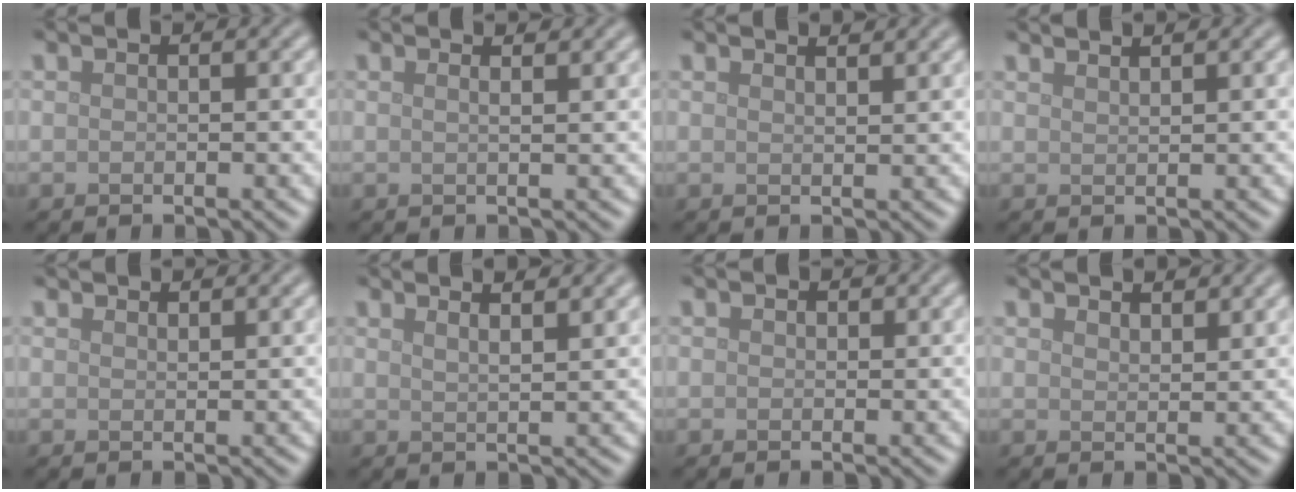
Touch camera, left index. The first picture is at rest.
{"total": 2.8, "force": [1.7, 1.3, 1.9], "torque": [-0.005, 0.011, -0.011]}
{"total": 1.9, "force": [1.7, 0.4, 0.7], "torque": [-0.001, 0.007, 0.013]}
{"total": 2.2, "force": [1.9, 0.5, 0.9], "torque": [0.004, 0.002, 0.013]}
{"total": 1.8, "force": [1.7, 0.2, 0.4], "torque": [-0.006, 0.001, 0.022]}
{"total": 5.0, "force": [3.6, 1.7, 3.0], "torque": [-0.011, 0.031, 0.015]}
{"total": 0.5, "force": [0.4, 0.4, 0.1], "torque": [0.000, -0.001, 0.005]}
{"total": 2.3, "force": [2.2, 0.4, 0.7], "torque": [-0.010, 0.003, 0.036]}